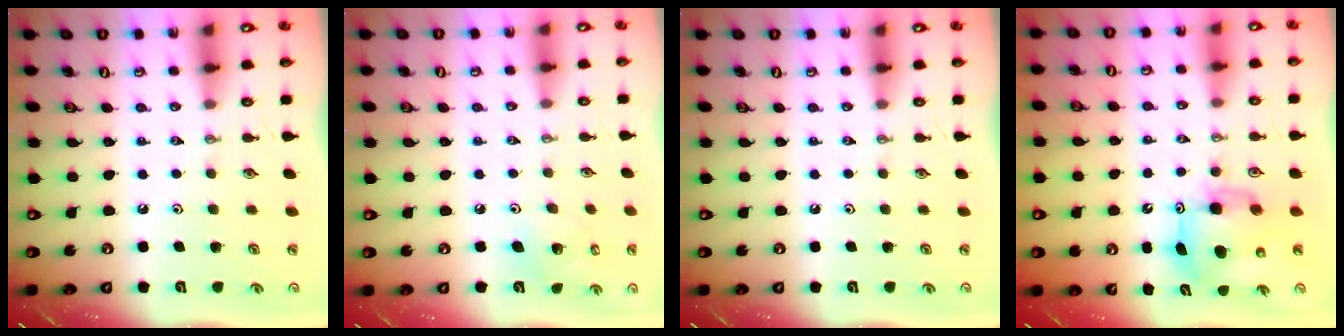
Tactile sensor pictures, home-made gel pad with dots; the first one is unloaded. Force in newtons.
{"total": 7.1, "press": 6.6, "slide": 2.5}
{"total": 0.0}
{"total": 9.8, "press": 9.7, "slide": 0.7}